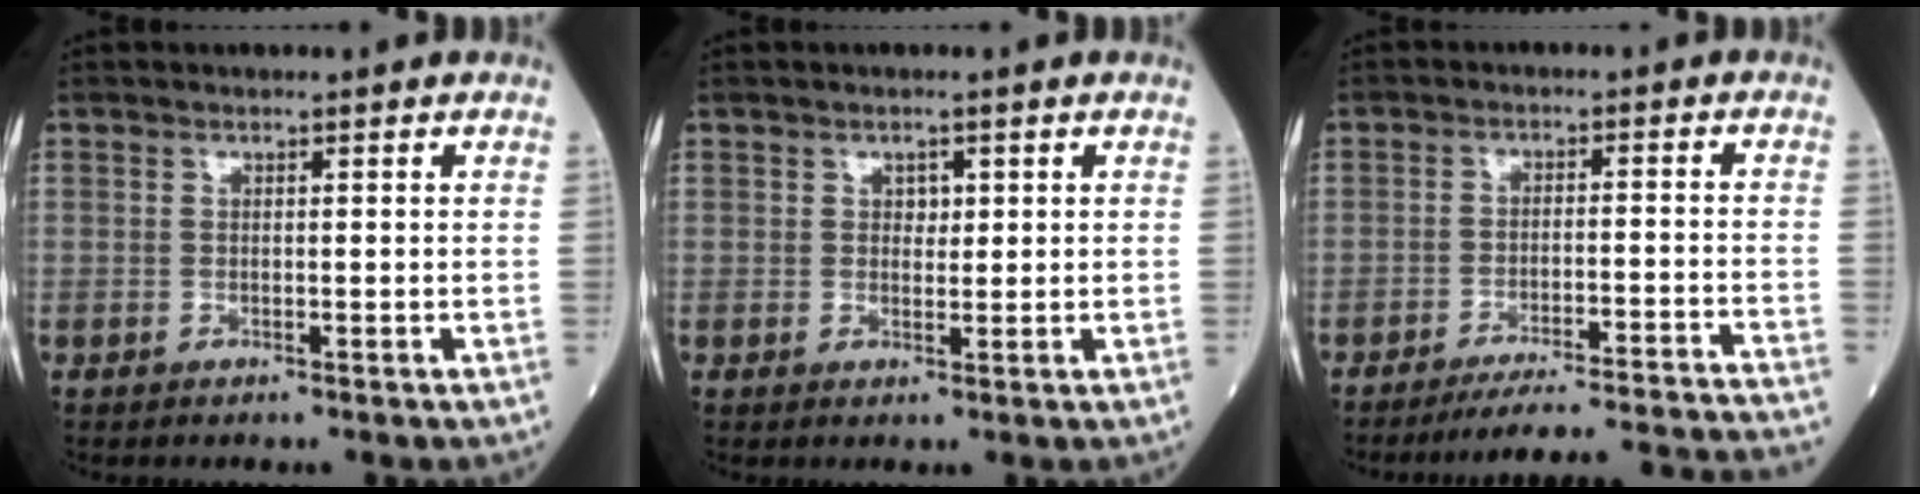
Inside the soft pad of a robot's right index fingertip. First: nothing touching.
{"total": 1.6, "force": [0.6, 1.1, 1.0], "torque": [-0.009, -0.002, 0.008]}
{"total": 22.1, "force": [-21.0, -1.9, 6.7], "torque": [-0.046, -0.029, -0.274]}